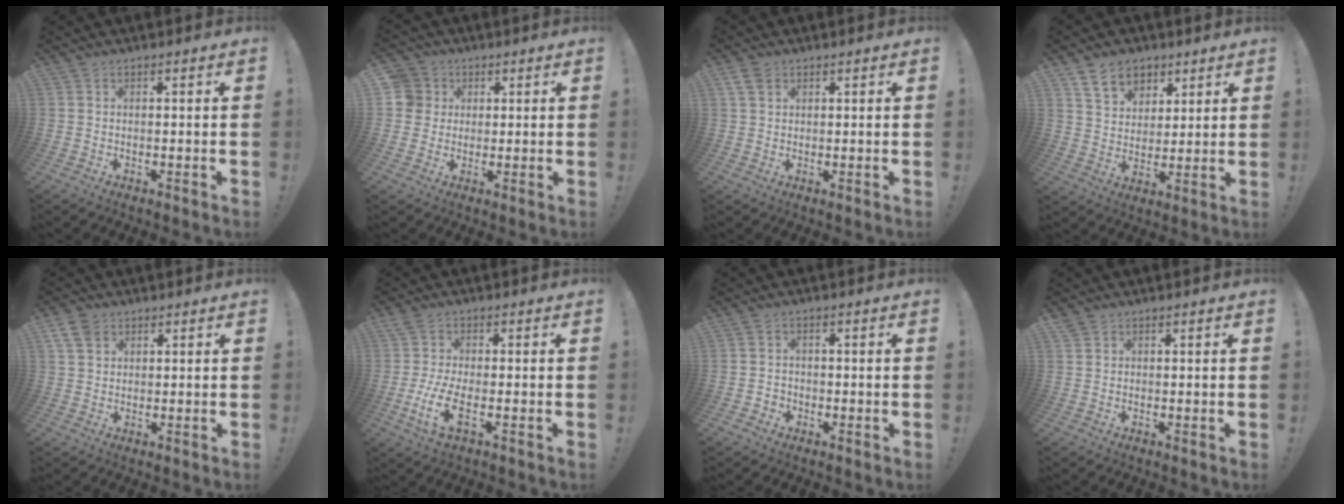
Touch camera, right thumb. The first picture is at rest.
{"total": 6.3, "force": [1.7, 6.0, 1.2], "torque": [-0.031, -0.006, 0.033]}
{"total": 3.9, "force": [2.2, 2.6, 1.9], "torque": [-0.031, -0.006, 0.041]}
{"total": 10.5, "force": [6.5, 7.5, 3.4], "torque": [-0.048, -0.038, 0.126]}
{"total": 5.8, "force": [3.2, 4.0, 2.7], "torque": [-0.050, -0.006, 0.063]}
{"total": 8.6, "force": [-1.5, 3.4, 7.8], "torque": [-0.170, -0.013, -0.025]}
{"total": 2.1, "force": [-1.0, 1.7, 0.6], "torque": [-0.008, 0.002, -0.018]}
{"total": 1.3, "force": [1.1, 0.8, 0.2], "torque": [0.003, -0.004, 0.018]}